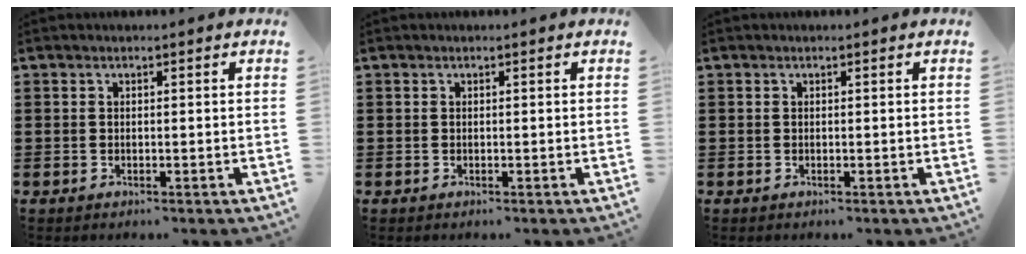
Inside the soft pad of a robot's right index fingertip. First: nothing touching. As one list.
[{"total": 0.0}, {"total": 0.0}]